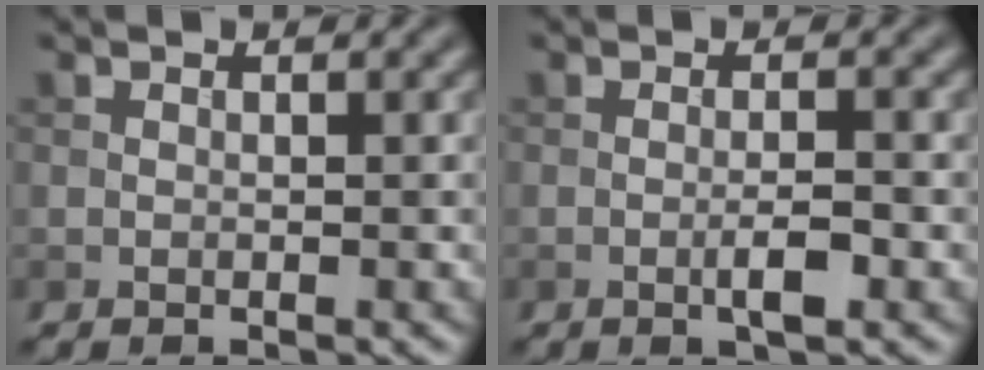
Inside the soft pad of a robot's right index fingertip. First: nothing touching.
{"total": 2.3, "force": [-0.8, 0.3, 2.1], "torque": [-0.037, 0.002, -0.016]}